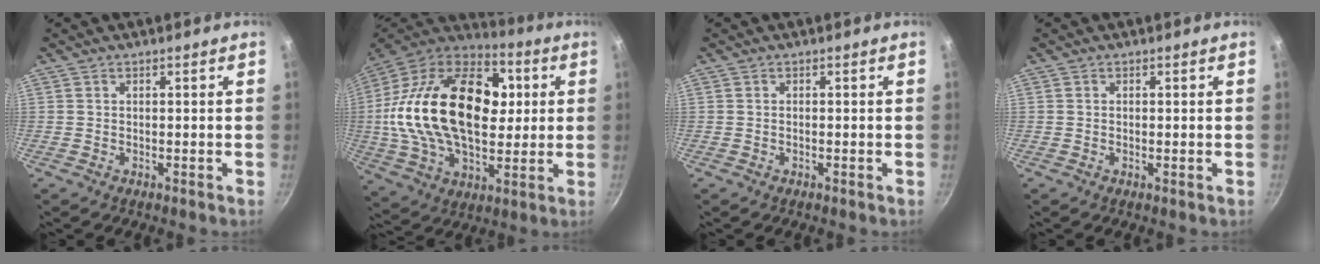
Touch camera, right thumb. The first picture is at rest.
{"total": 32.8, "force": [3.6, 20.3, 25.6], "torque": [-0.447, 0.027, 0.049]}
{"total": 0.0}
{"total": 0.0}